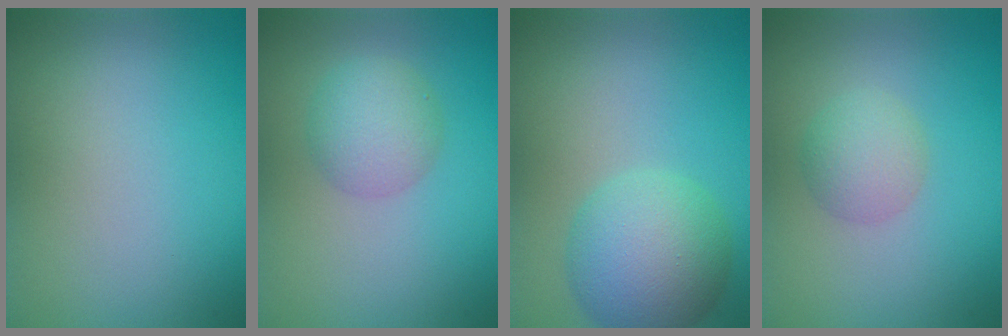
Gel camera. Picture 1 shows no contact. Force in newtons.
{"total": 3.2, "press": 3.2, "slide": 0.1}
{"total": 6.3, "press": 6.3, "slide": 0.1}
{"total": 2.5, "press": 2.5, "slide": 0.1}